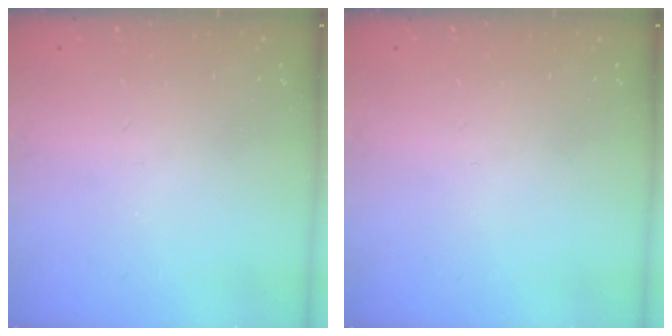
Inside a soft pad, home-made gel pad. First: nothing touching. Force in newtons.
{"total": 0.0}